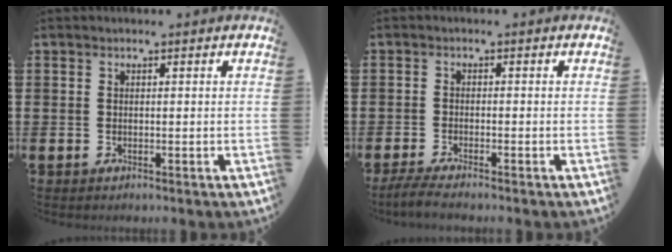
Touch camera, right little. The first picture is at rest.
{"total": 1.9, "force": [-1.5, 0.0, 1.2], "torque": [-0.027, -0.002, -0.031]}